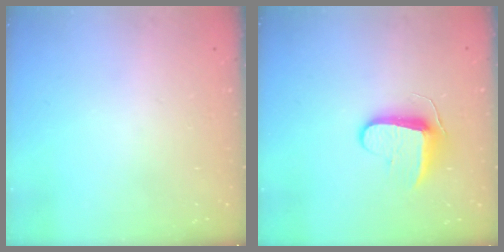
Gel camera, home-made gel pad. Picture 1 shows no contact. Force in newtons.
{"total": 8.6, "press": 8.6, "slide": 0.5}